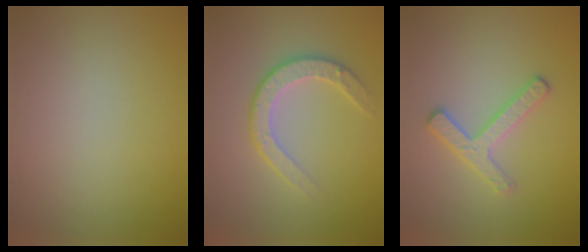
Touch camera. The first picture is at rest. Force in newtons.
{"total": 3.0, "press": 2.8, "slide": 1.0}
{"total": 2.5, "press": 2.5, "slide": 0.4}